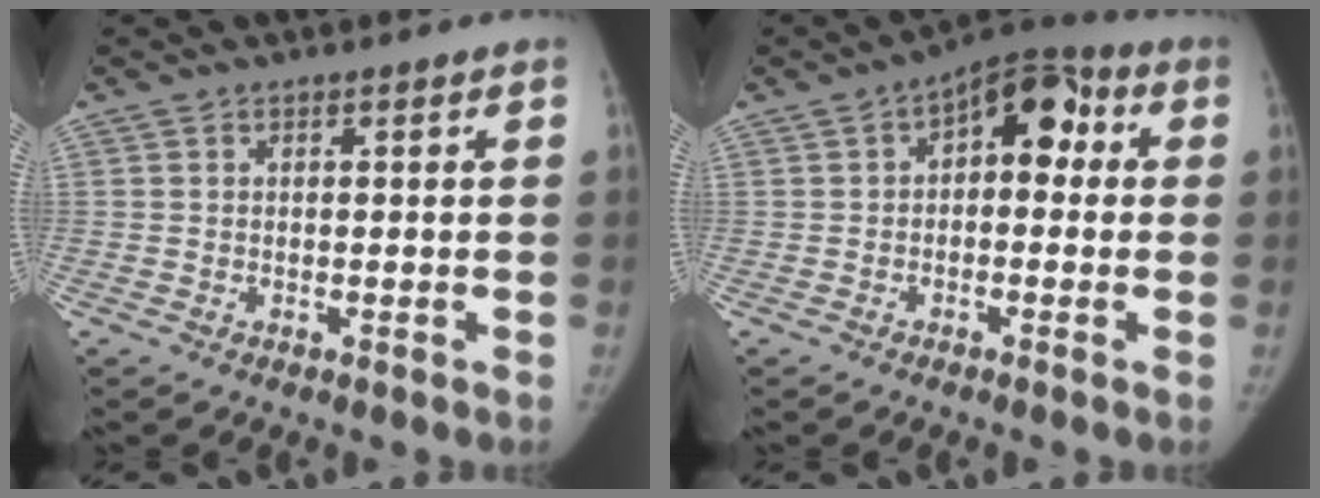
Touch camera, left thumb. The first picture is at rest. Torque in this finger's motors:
{"motor_torque": [-0.37, 0.70, -0.07, -0.01, 0.21]}